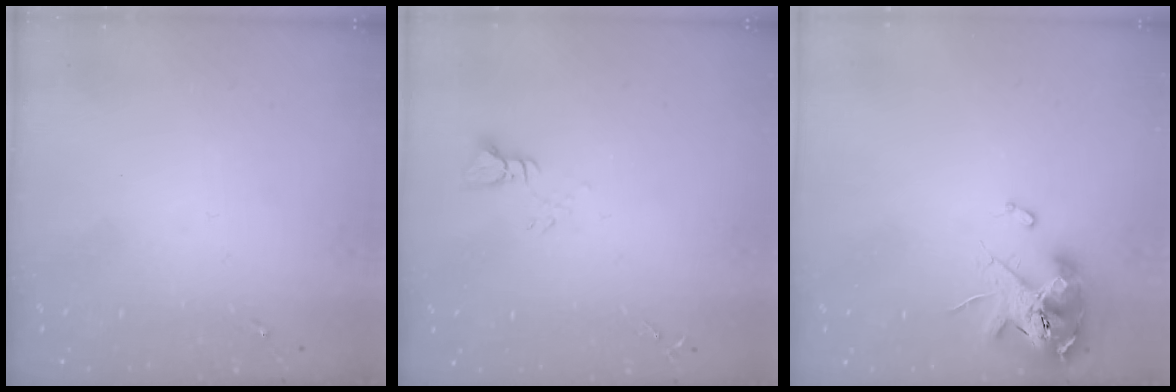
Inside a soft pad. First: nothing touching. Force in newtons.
{"total": 3.5, "press": 3.4, "slide": 0.3}
{"total": 12.7, "press": 12.5, "slide": 2.0}